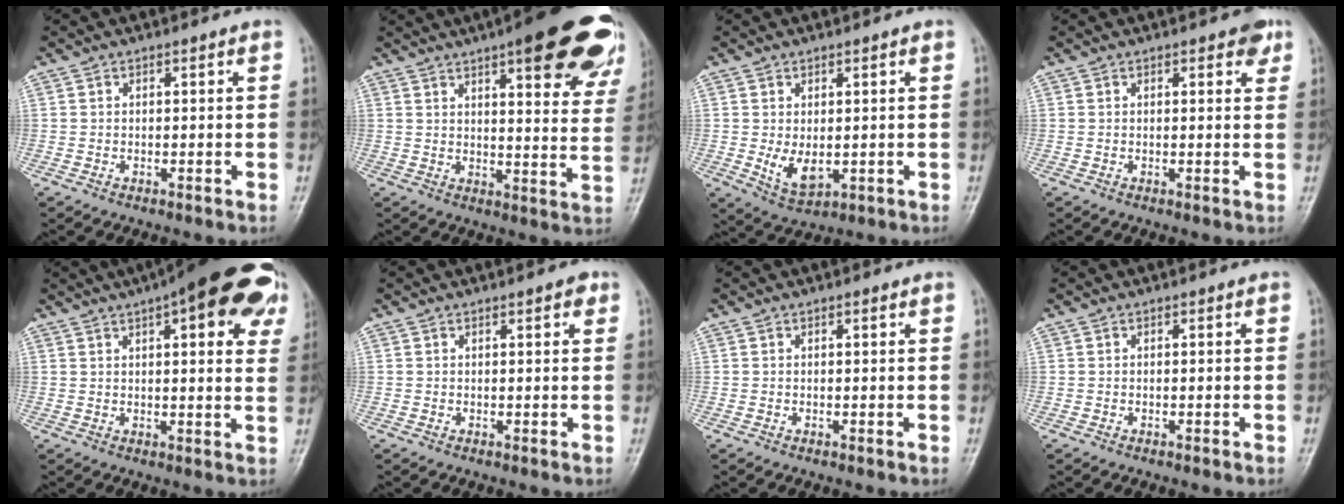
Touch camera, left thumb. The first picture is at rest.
{"total": 23.1, "force": [13.5, 6.3, 17.6], "torque": [-0.193, -0.033, 0.161]}
{"total": 5.7, "force": [0.2, 3.2, 4.7], "torque": [-0.073, -0.014, 0.018]}
{"total": 2.8, "force": [1.6, 1.2, 1.9], "torque": [-0.011, -0.004, 0.016]}
{"total": 21.0, "force": [10.5, 7.0, 16.8], "torque": [-0.198, 0.006, 0.126]}
{"total": 1.8, "force": [1.1, 0.6, 1.3], "torque": [-0.013, -0.002, 0.012]}
{"total": 0.5, "force": [0.3, 0.1, 0.4], "torque": [-0.007, -0.001, 0.004]}
{"total": 0.0}